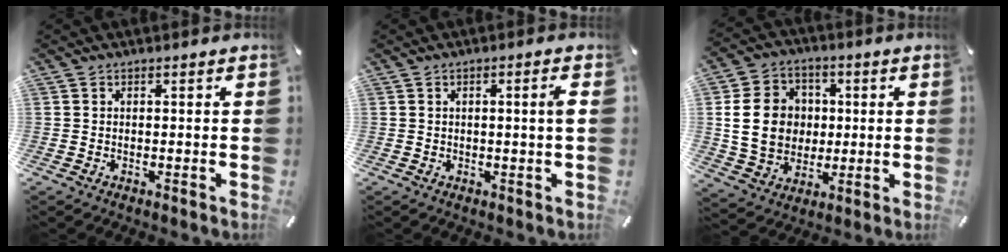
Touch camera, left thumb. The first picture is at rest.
{"total": 2.9, "force": [0.4, -0.1, 2.9], "torque": [-0.051, -0.004, 0.004]}
{"total": 14.2, "force": [0.9, 12.0, 7.5], "torque": [-0.150, 0.009, 0.017]}